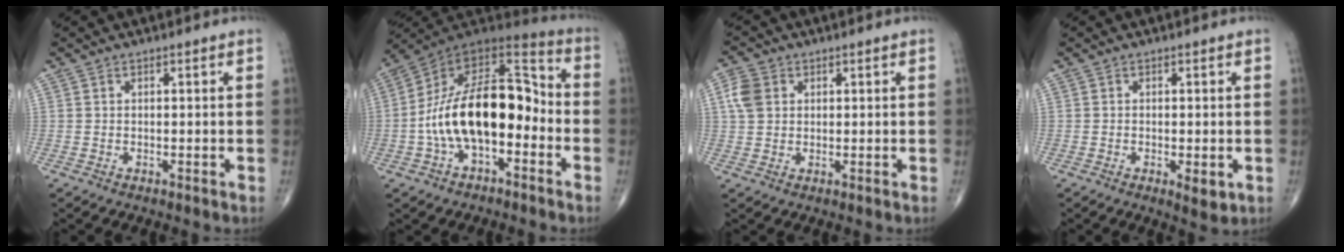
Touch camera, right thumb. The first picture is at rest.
{"total": 20.6, "force": [-3.8, 10.8, 17.1], "torque": [-0.272, 0.059, -0.072]}
{"total": 5.0, "force": [1.3, 4.0, 2.8], "torque": [-0.054, 0.004, 0.023]}
{"total": 3.1, "force": [-0.9, 1.0, 2.8], "torque": [-0.042, -0.010, -0.013]}